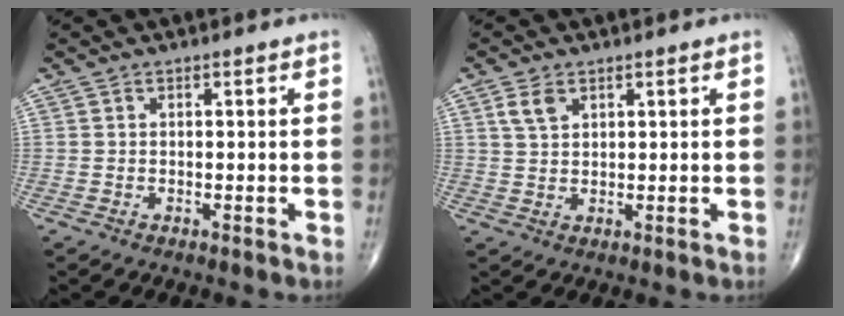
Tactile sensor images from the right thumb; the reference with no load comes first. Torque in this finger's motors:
{"motor_torque": [-0.41, 0.41, 0.25, 0.11, 0.07]}